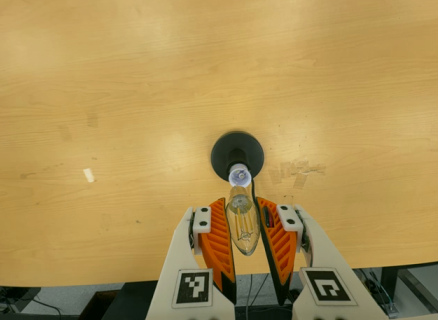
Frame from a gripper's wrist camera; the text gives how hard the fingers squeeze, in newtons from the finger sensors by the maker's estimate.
{"total": 13.4, "left": 14.4, "right": 12.3}